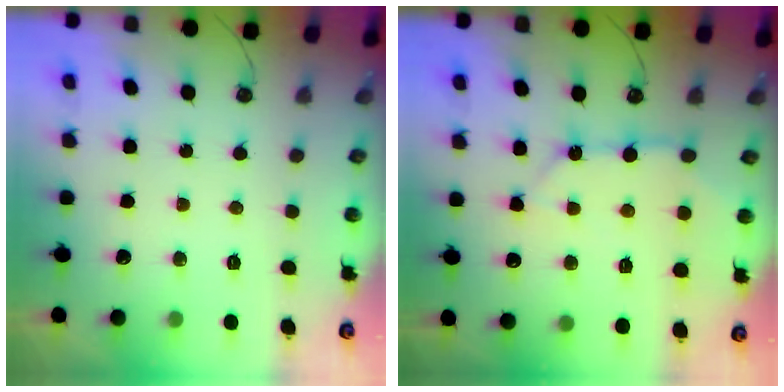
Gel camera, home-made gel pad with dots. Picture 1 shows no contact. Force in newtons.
{"total": 10.1, "press": 10.0, "slide": 0.7}